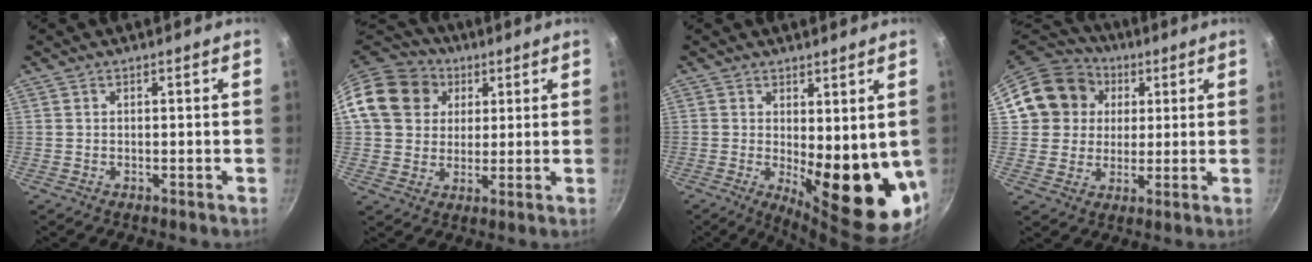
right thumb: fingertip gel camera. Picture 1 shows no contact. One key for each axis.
{"total": 16.0, "fx": 4.9, "fy": 13.3, "fz": 7.3, "tx": -0.127, "ty": 0.022, "tz": 0.079}
{"total": 14.1, "fx": 0.0, "fy": 5.4, "fz": 13.1, "tx": -0.142, "ty": -0.033, "tz": 0.015}
{"total": 12.2, "fx": 3.0, "fy": 11.1, "fz": 4.0, "tx": -0.043, "ty": 0.022, "tz": 0.042}